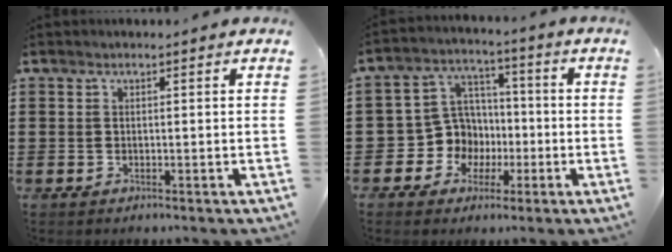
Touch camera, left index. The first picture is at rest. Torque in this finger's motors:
{"motor_torque": [0.63, -0.05, 0.28, 0.03]}